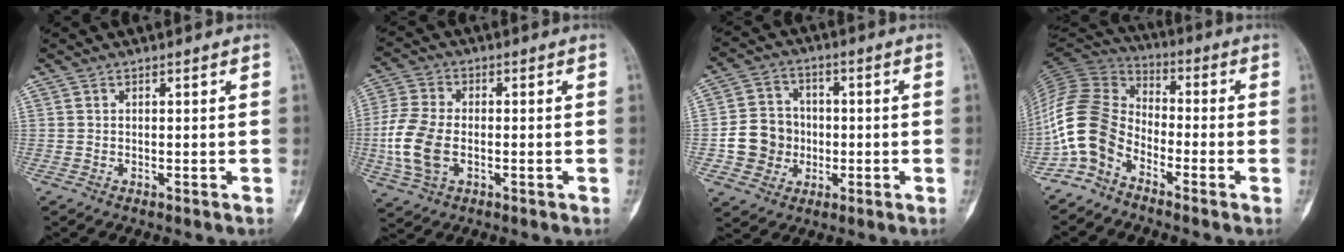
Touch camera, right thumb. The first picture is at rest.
{"total": 10.8, "force": [-1.8, 6.8, 8.2], "torque": [-0.182, 0.007, -0.037]}
{"total": 9.7, "force": [-1.6, 8.9, 3.4], "torque": [-0.032, 0.018, -0.030]}
{"total": 12.4, "force": [-6.4, 8.2, 6.7], "torque": [-0.136, 0.063, -0.147]}